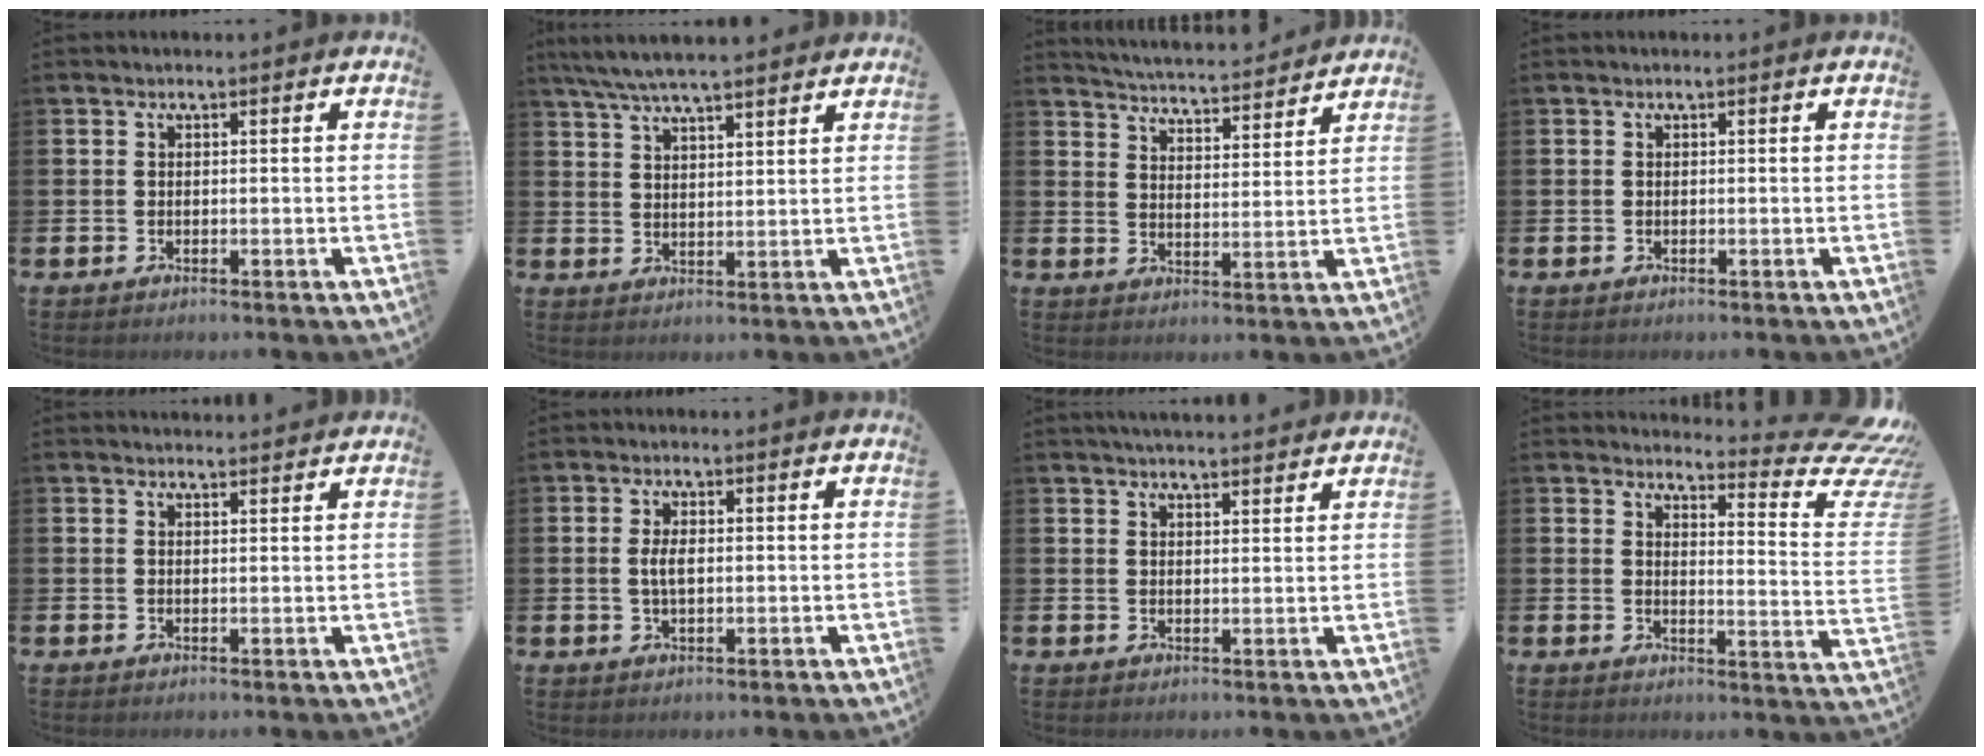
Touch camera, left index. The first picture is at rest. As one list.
[{"total": 6.3, "force": [5.9, 0.7, 2.1], "torque": [-0.061, -0.016, 0.110]}, {"total": 5.0, "force": [5.0, 0.2, 0.3], "torque": [-0.018, -0.040, 0.085]}, {"total": 0.0}, {"total": 1.8, "force": [1.8, 0.1, -0.1], "torque": [0.014, -0.012, 0.030]}, {"total": 3.1, "force": [0.2, 1.4, 2.7], "torque": [-0.057, 0.002, -0.002]}, {"total": 3.4, "force": [3.4, 0.2, 0.4], "torque": [-0.010, -0.014, 0.061]}, {"total": 5.6, "force": [4.8, 1.4, 2.6], "torque": [-0.023, -0.061, 0.069]}]